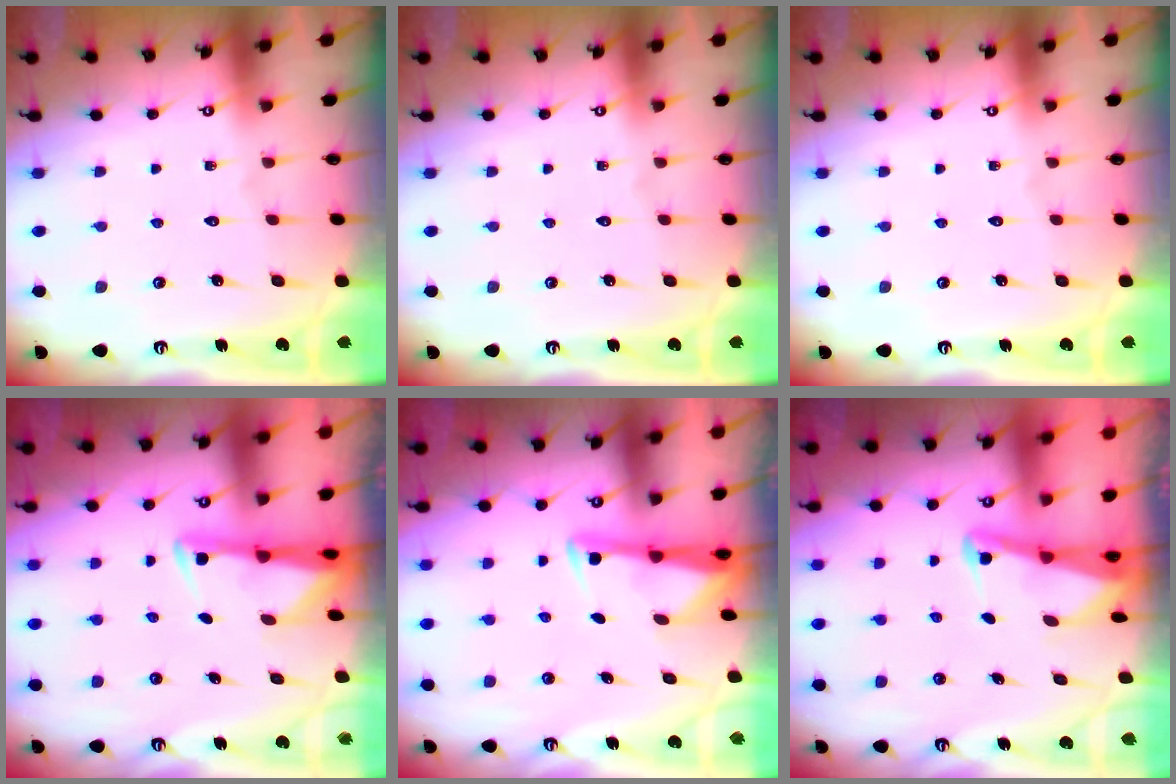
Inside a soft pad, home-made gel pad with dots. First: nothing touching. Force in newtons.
{"total": 0.0}
{"total": 0.0}
{"total": 3.1, "press": 3.0, "slide": 0.5}
{"total": 3.2, "press": 3.2, "slide": 0.4}
{"total": 2.5, "press": 2.5, "slide": 0.6}